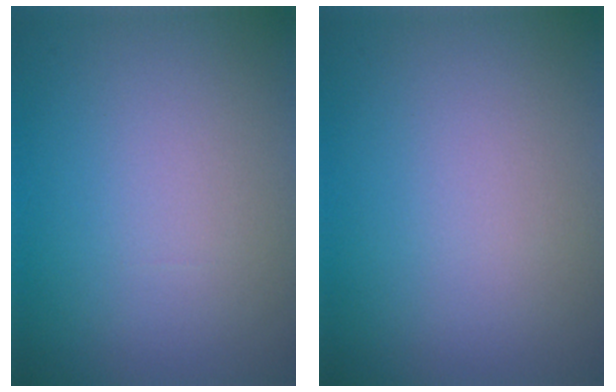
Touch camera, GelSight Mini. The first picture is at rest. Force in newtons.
{"total": 0.0}